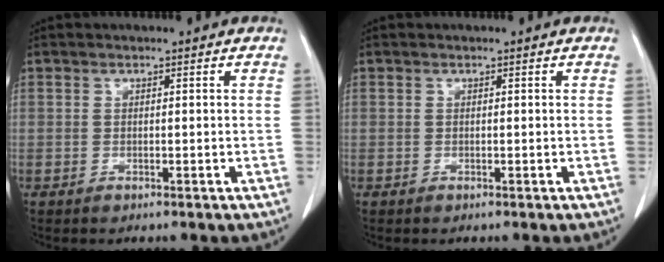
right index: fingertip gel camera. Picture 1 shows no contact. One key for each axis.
{"total": 0.0}